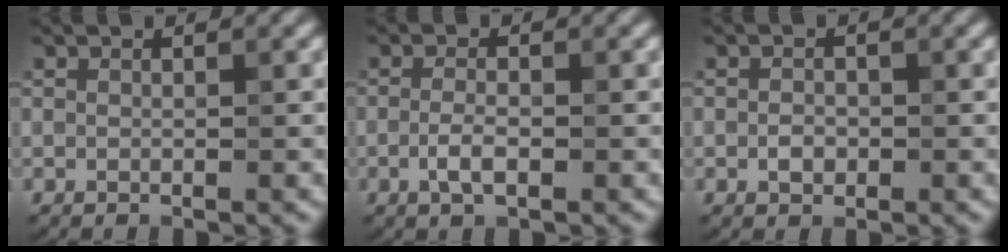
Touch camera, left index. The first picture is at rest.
{"total": 2.0, "force": [-0.6, 0.7, 1.7], "torque": [-0.037, 0.000, -0.017]}
{"total": 1.3, "force": [-0.4, 0.9, 0.8], "torque": [-0.013, 0.000, -0.010]}